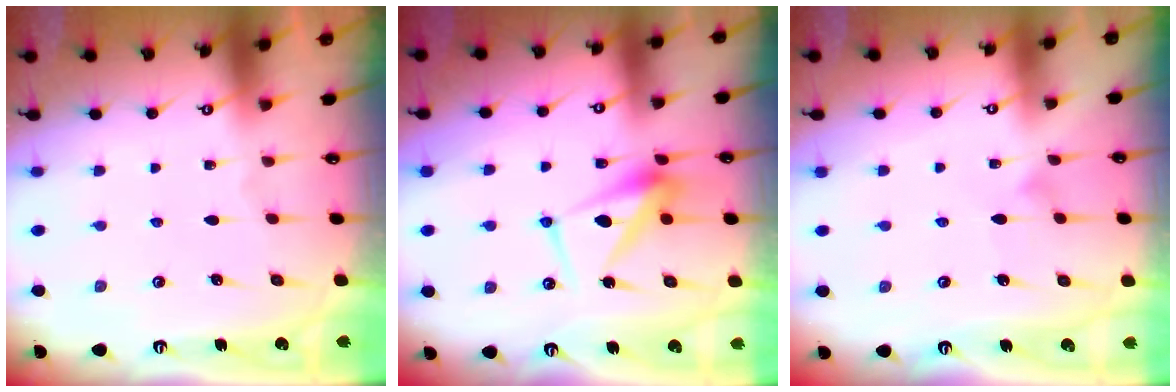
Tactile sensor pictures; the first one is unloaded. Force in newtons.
{"total": 11.0, "press": 10.9, "slide": 0.7}
{"total": 3.4, "press": 3.4, "slide": 0.2}